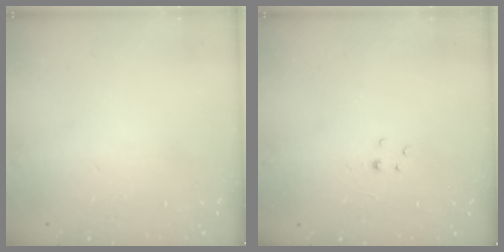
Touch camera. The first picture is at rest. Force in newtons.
{"total": 1.4, "press": 1.3, "slide": 0.2}